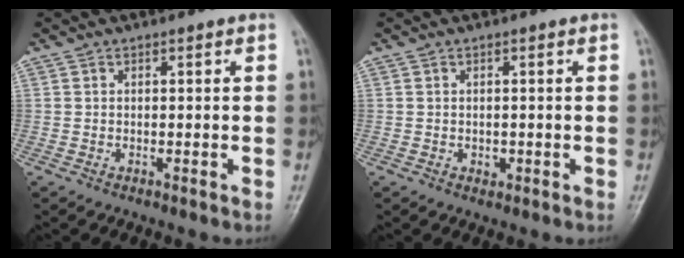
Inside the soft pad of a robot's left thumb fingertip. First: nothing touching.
{"total": 1.3, "force": [-0.3, 1.0, 0.7], "torque": [-0.006, 0.001, -0.002]}